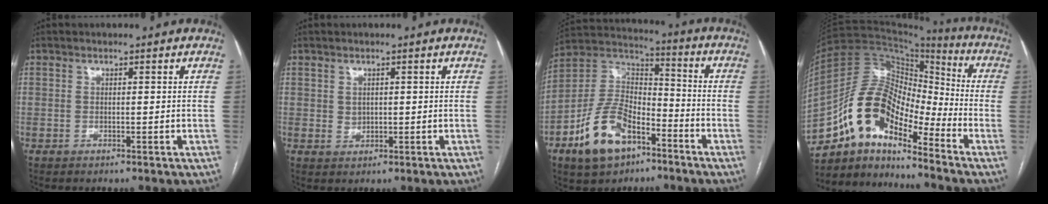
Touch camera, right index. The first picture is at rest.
{"total": 1.3, "force": [0.3, 1.1, 0.7], "torque": [-0.012, -0.003, 0.008]}
{"total": 14.3, "force": [-7.6, 7.5, 9.5], "torque": [-0.197, 0.013, -0.135]}
{"total": 13.5, "force": [-9.4, 5.2, 8.1], "torque": [-0.151, 0.055, -0.170]}